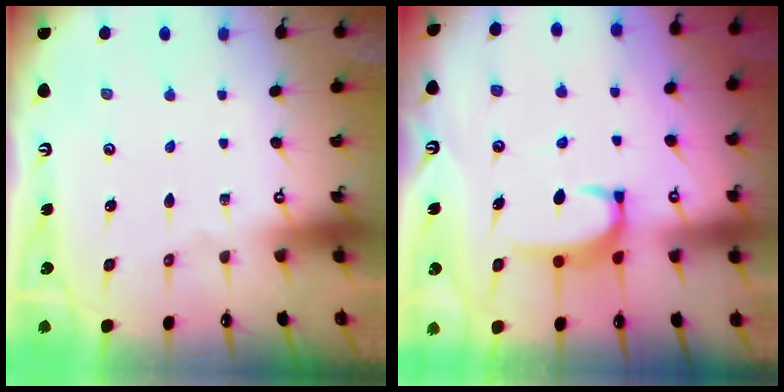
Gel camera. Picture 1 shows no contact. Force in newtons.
{"total": 3.3, "press": 3.3, "slide": 0.5}